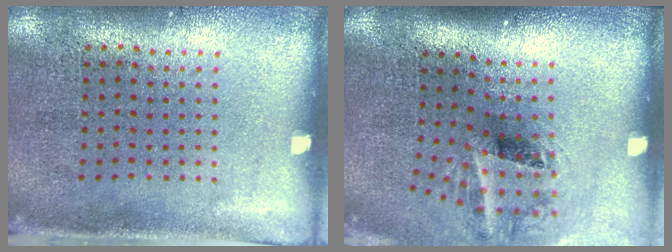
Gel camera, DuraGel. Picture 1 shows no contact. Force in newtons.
{"total": 1.6, "press": 1.2, "slide": 1.0}